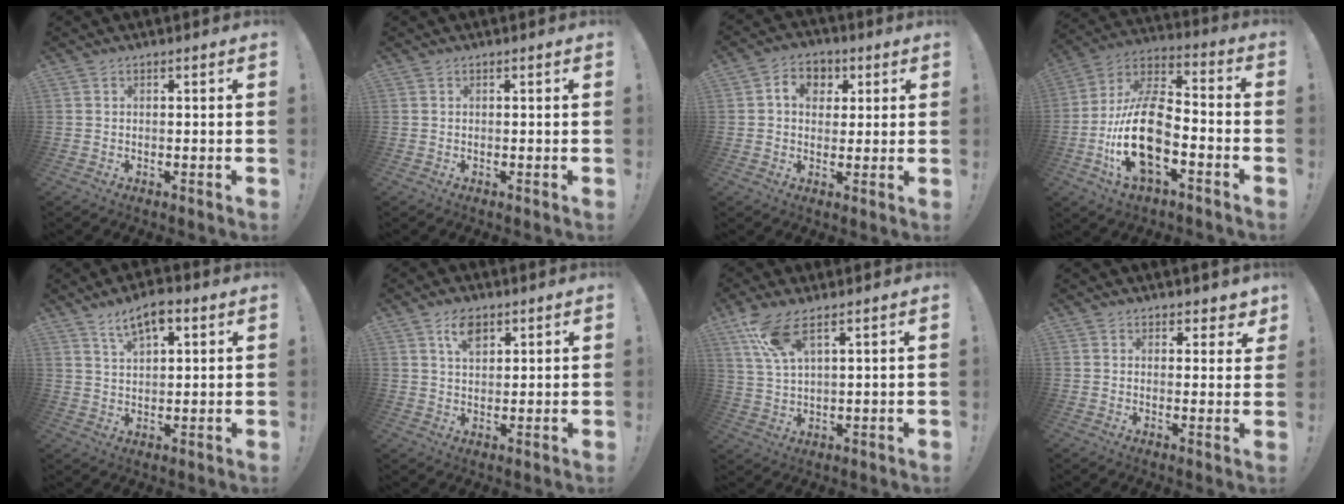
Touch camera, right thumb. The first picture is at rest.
{"total": 0.0}
{"total": 7.7, "force": [2.2, 6.3, 3.9], "torque": [-0.055, 0.002, 0.040]}
{"total": 19.5, "force": [-6.3, 10.0, 15.5], "torque": [-0.308, 0.031, -0.104]}
{"total": 8.1, "force": [5.0, 3.4, 5.4], "torque": [-0.087, -0.014, 0.088]}
{"total": 6.3, "force": [3.6, 3.6, 3.7], "torque": [-0.058, -0.009, 0.062]}
{"total": 8.7, "force": [5.8, 2.3, 6.1], "torque": [-0.122, -0.021, 0.107]}
{"total": 3.4, "force": [2.4, 2.3, 0.9], "torque": [0.011, -0.021, 0.038]}